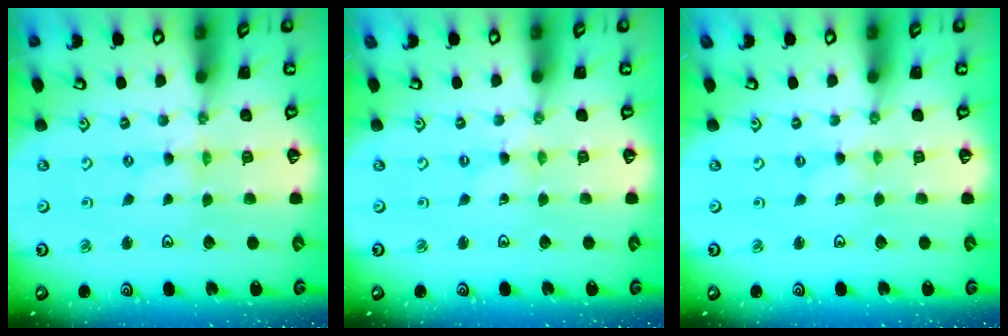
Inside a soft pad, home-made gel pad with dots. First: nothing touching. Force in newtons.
{"total": 0.0}
{"total": 0.0}